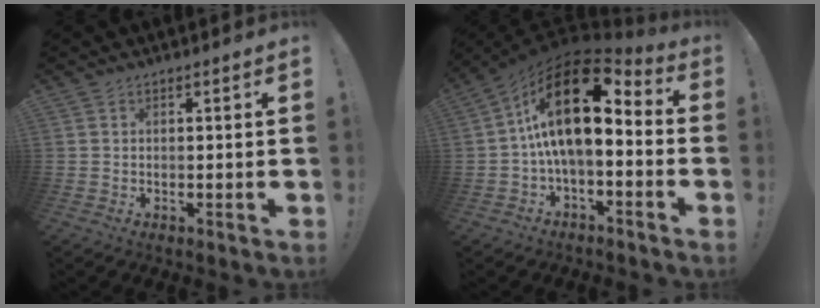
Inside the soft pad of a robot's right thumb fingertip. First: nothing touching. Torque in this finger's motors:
{"motor_torque": [1.82, 2.71, 2.03, -0.35, 0.47]}